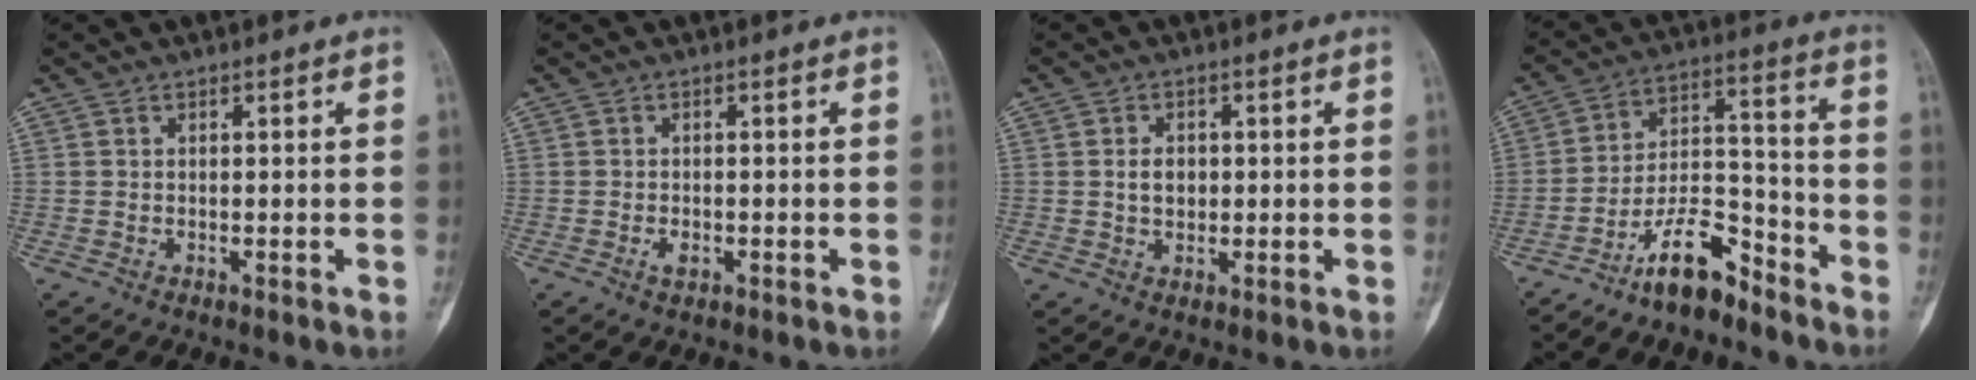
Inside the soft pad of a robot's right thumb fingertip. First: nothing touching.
{"total": 1.6, "force": [-0.7, 0.9, 1.1], "torque": [-0.020, 0.003, -0.012]}
{"total": 3.4, "force": [0.2, 2.5, 2.3], "torque": [-0.030, 0.004, 0.005]}
{"total": 11.2, "force": [-8.5, 4.0, 6.0], "torque": [-0.100, 0.084, -0.161]}